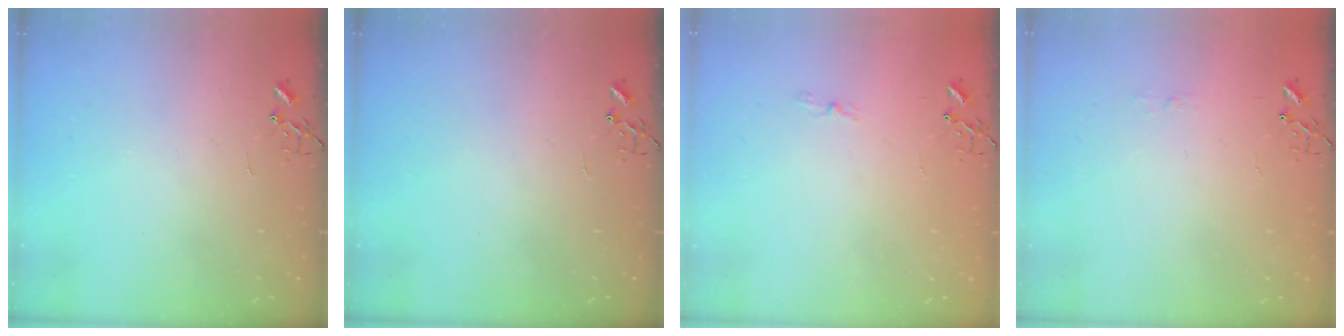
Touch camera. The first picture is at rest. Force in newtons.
{"total": 0.0}
{"total": 3.5, "press": 3.5, "slide": 0.3}
{"total": 3.6, "press": 3.6, "slide": 0.4}